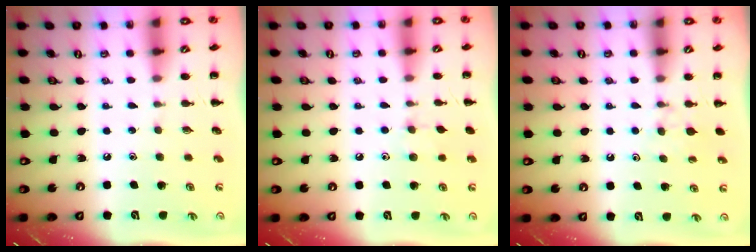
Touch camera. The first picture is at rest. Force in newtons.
{"total": 5.4, "press": 5.3, "slide": 1.3}
{"total": 3.9, "press": 3.7, "slide": 1.2}